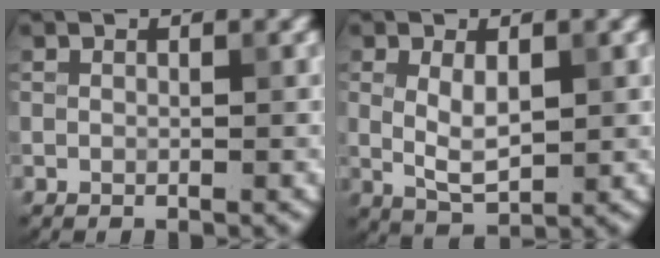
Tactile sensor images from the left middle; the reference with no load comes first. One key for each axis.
{"total": 3.5, "fx": 0.6, "fy": 1.7, "fz": 3.0, "tx": -0.060, "ty": -0.003, "tz": 0.015}